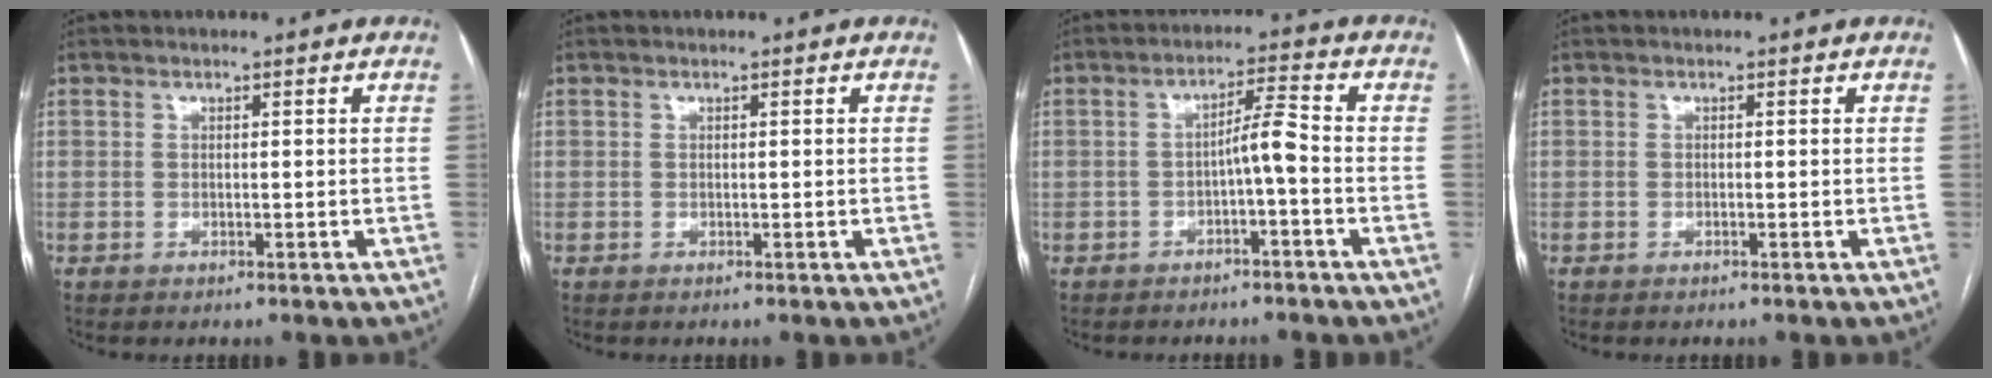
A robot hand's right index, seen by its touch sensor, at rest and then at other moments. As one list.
[{"total": 0.0}, {"total": 4.1, "force": [-1.3, 0.1, 3.9], "torque": [-0.062, 0.014, -0.020]}, {"total": 0.0}]